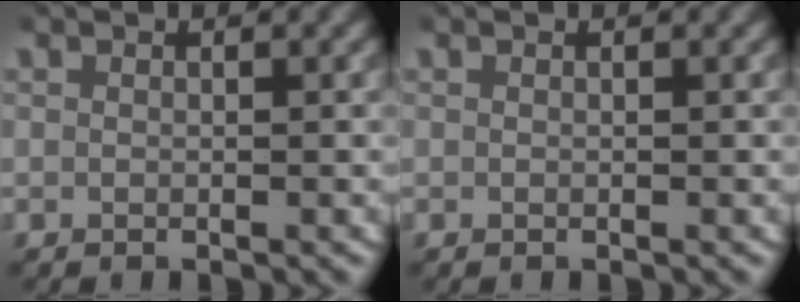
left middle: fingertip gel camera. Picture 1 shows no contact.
{"total": 0.0}